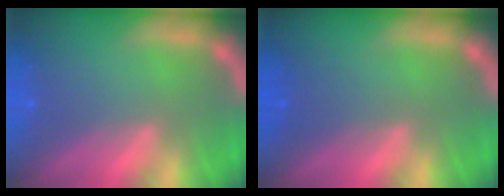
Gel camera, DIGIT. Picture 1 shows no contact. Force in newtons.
{"total": 1.5}